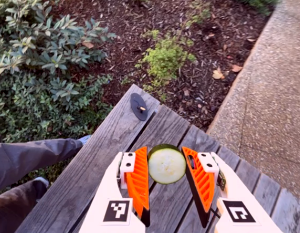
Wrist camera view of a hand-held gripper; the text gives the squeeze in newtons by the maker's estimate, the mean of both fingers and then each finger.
{"total": 8.6, "left": 8.5, "right": 8.7}